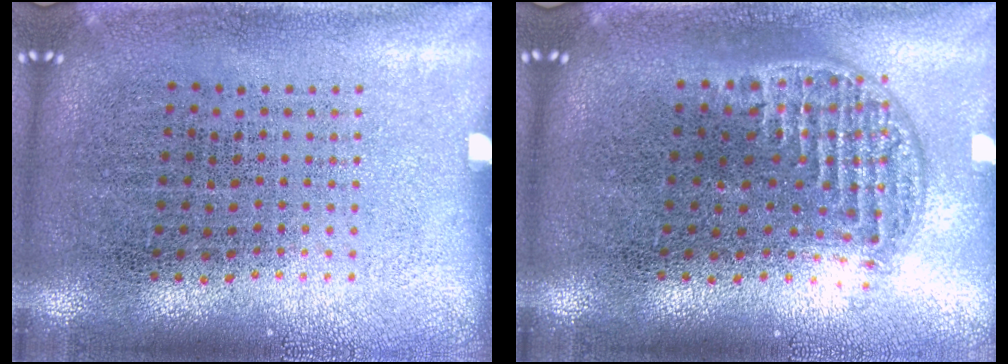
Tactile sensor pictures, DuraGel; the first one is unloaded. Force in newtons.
{"total": 1.2, "press": 1.0, "slide": 0.6}